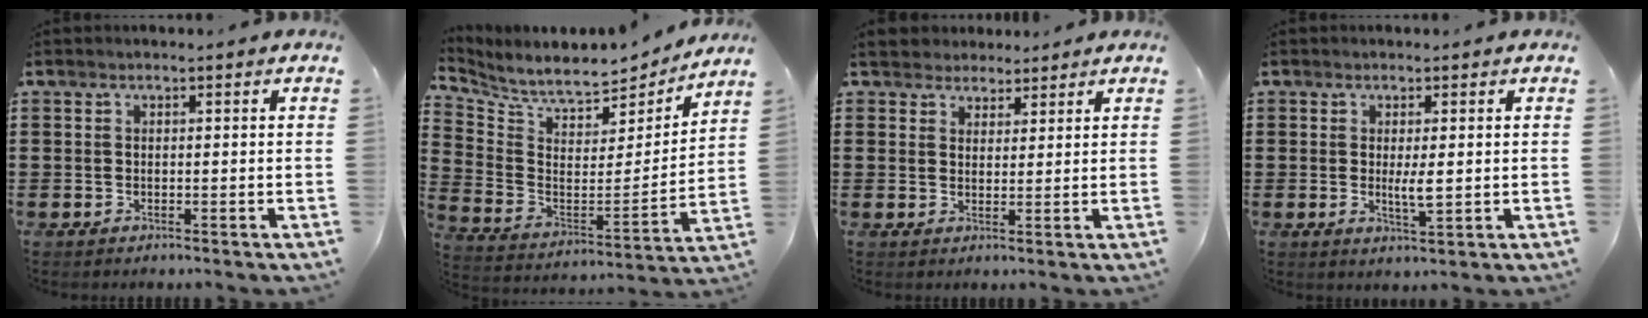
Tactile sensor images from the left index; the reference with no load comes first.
{"total": 7.1, "force": [6.7, 1.0, 2.2], "torque": [-0.080, -0.058, 0.110]}
{"total": 3.1, "force": [2.7, 1.6, -0.1], "torque": [-0.009, 0.006, 0.051]}
{"total": 3.3, "force": [0.3, 0.7, 3.2], "torque": [-0.052, -0.006, 0.004]}